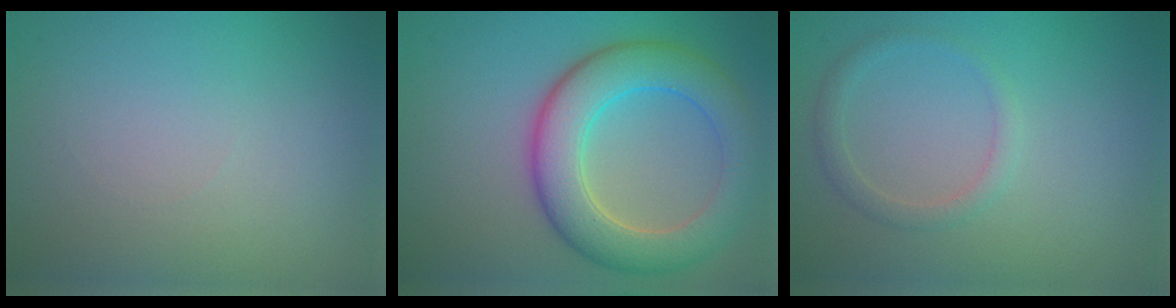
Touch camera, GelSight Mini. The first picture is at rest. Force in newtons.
{"total": 7.3, "press": 7.3, "slide": 0.4}
{"total": 1.5, "press": 1.5, "slide": 0.1}